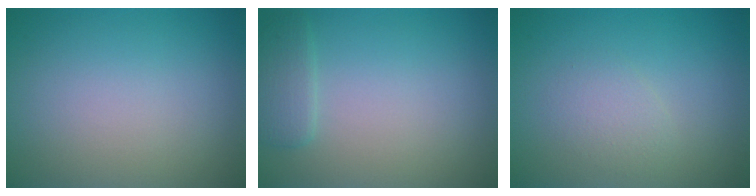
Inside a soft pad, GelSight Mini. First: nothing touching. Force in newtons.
{"total": 1.8, "press": 1.8, "slide": 0.1}
{"total": 1.6, "press": 1.6, "slide": 0.0}